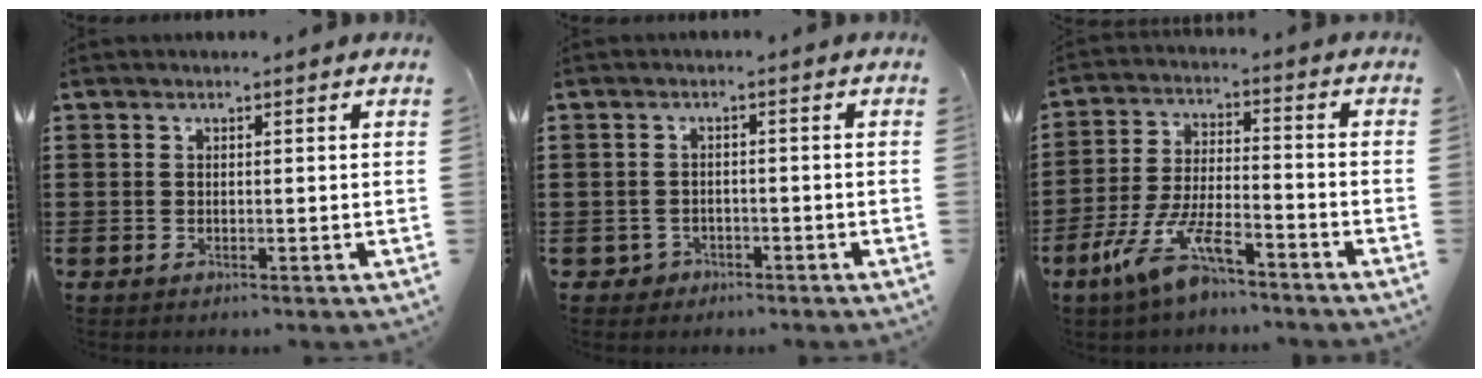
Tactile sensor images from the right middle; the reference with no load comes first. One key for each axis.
{"total": 1.8, "fx": -1.3, "fy": 1.1, "fz": 0.0, "tx": -0.008, "ty": 0.001, "tz": -0.032}
{"total": 10.1, "fx": -7.0, "fy": 2.2, "fz": 6.9, "tx": -0.153, "ty": -0.002, "tz": -0.136}